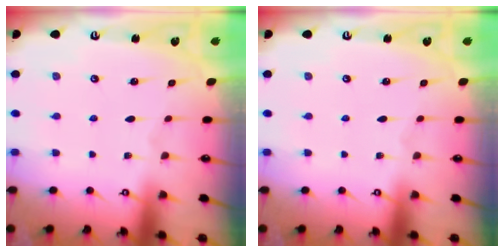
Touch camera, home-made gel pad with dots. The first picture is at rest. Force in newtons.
{"total": 0.0}